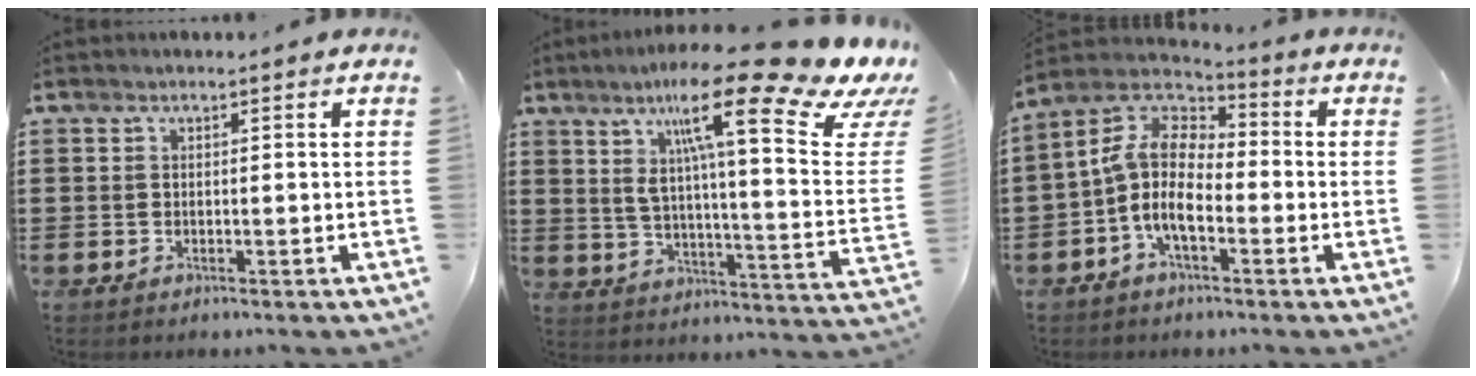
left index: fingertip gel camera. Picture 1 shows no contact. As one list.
[{"total": 18.8, "force": [11.7, 1.2, 14.7], "torque": [-0.270, -0.060, 0.174]}, {"total": 9.7, "force": [-3.1, 4.9, 7.8], "torque": [-0.204, -0.014, -0.077]}]